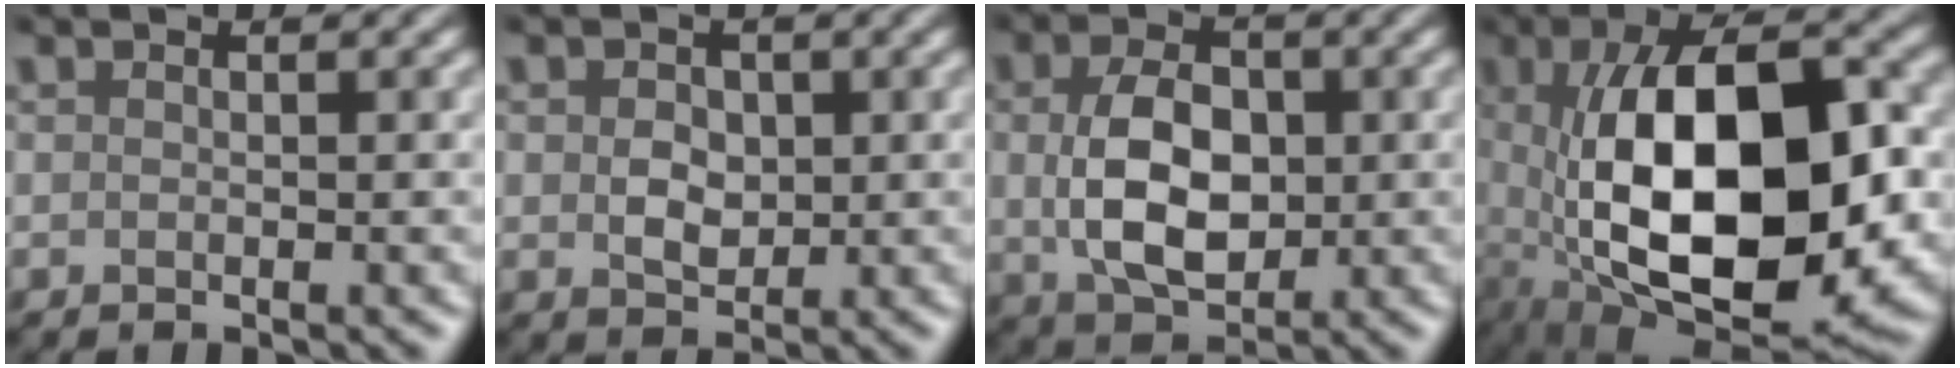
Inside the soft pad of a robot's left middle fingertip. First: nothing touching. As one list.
[{"total": 1.8, "force": [0.3, 1.6, 0.9], "torque": [-0.018, -0.001, 0.005]}, {"total": 6.0, "force": [0.3, 3.9, 4.6], "torque": [-0.101, -0.001, 0.009]}, {"total": 14.4, "force": [-0.8, 6.8, 12.7], "torque": [-0.206, -0.009, 0.000]}]